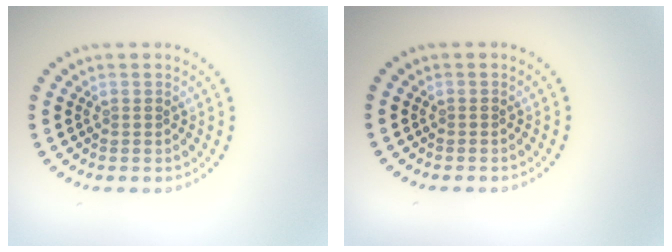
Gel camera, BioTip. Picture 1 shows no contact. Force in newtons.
{"total": 0.0}